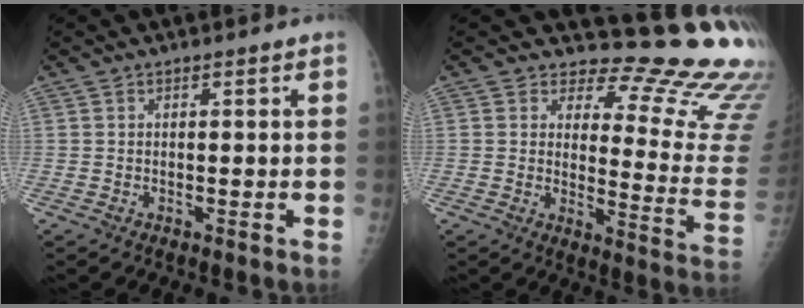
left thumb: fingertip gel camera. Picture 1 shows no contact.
{"total": 19.9, "force": [17.3, 5.8, 7.8], "torque": [-0.047, -0.175, 0.188]}